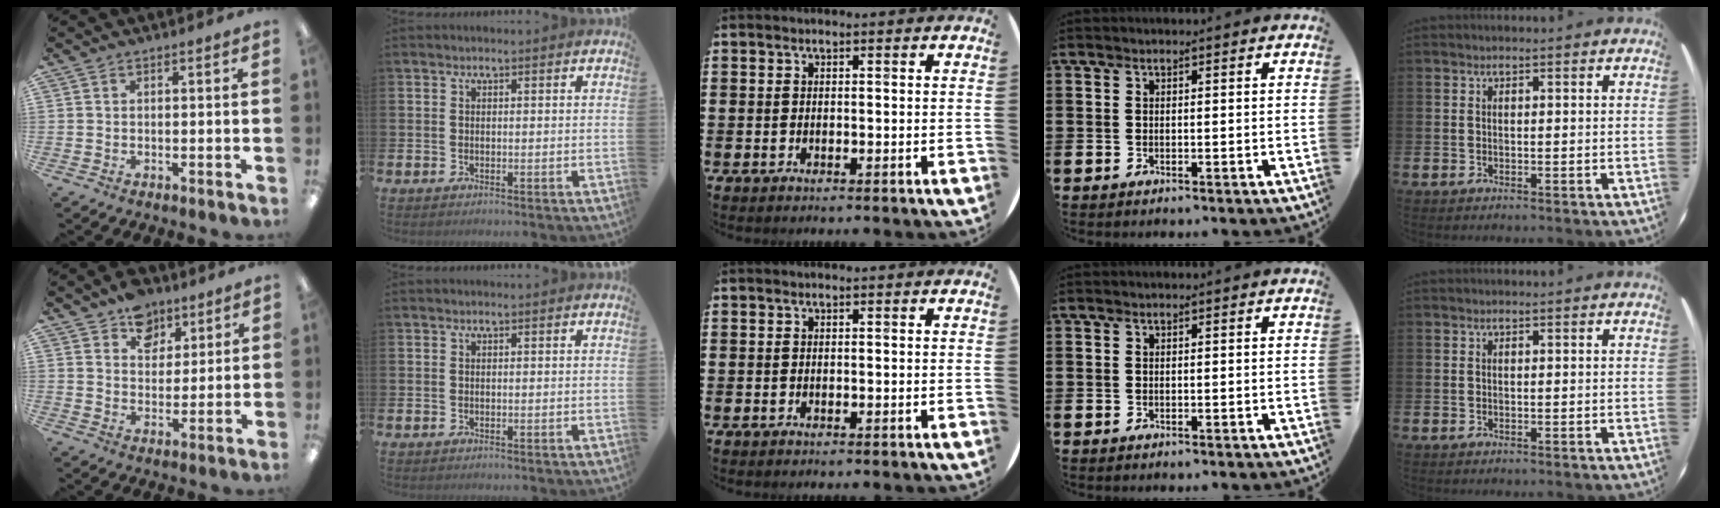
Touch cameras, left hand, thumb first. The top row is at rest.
{"thumb": {"total": 8.9, "force": [6.1, 6.0, 2.4], "torque": [-0.027, -0.033, 0.112]}}